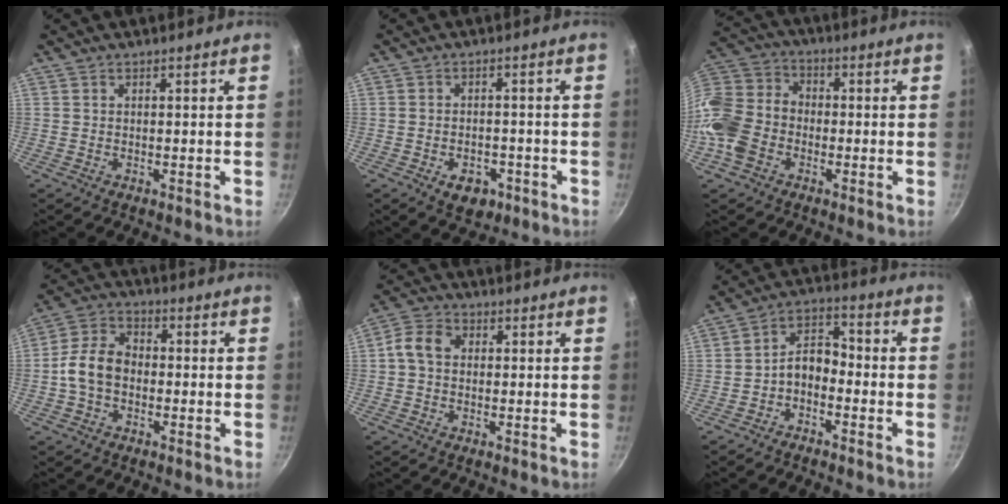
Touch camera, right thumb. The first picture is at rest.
{"total": 5.3, "force": [-2.6, 3.5, 3.0], "torque": [-0.030, 0.014, -0.033]}
{"total": 14.7, "force": [-3.9, 11.2, 8.7], "torque": [-0.185, 0.033, -0.084]}
{"total": 8.8, "force": [-1.4, 6.4, 5.9], "torque": [-0.106, 0.031, -0.037]}
{"total": 5.7, "force": [0.5, 4.4, 3.7], "torque": [-0.067, 0.017, 0.003]}
{"total": 6.8, "force": [-2.3, 4.4, 4.6], "torque": [-0.065, 0.041, -0.056]}